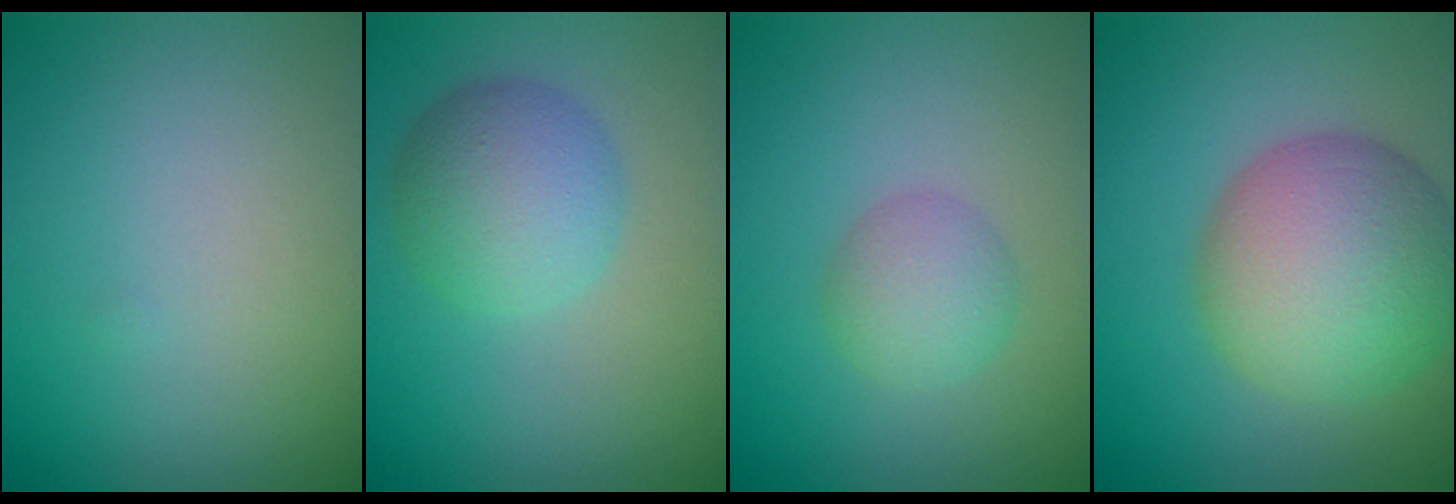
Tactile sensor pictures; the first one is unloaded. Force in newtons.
{"total": 4.7, "press": 4.7, "slide": 0.2}
{"total": 2.6, "press": 2.6, "slide": 0.1}
{"total": 9.0, "press": 9.0, "slide": 0.6}